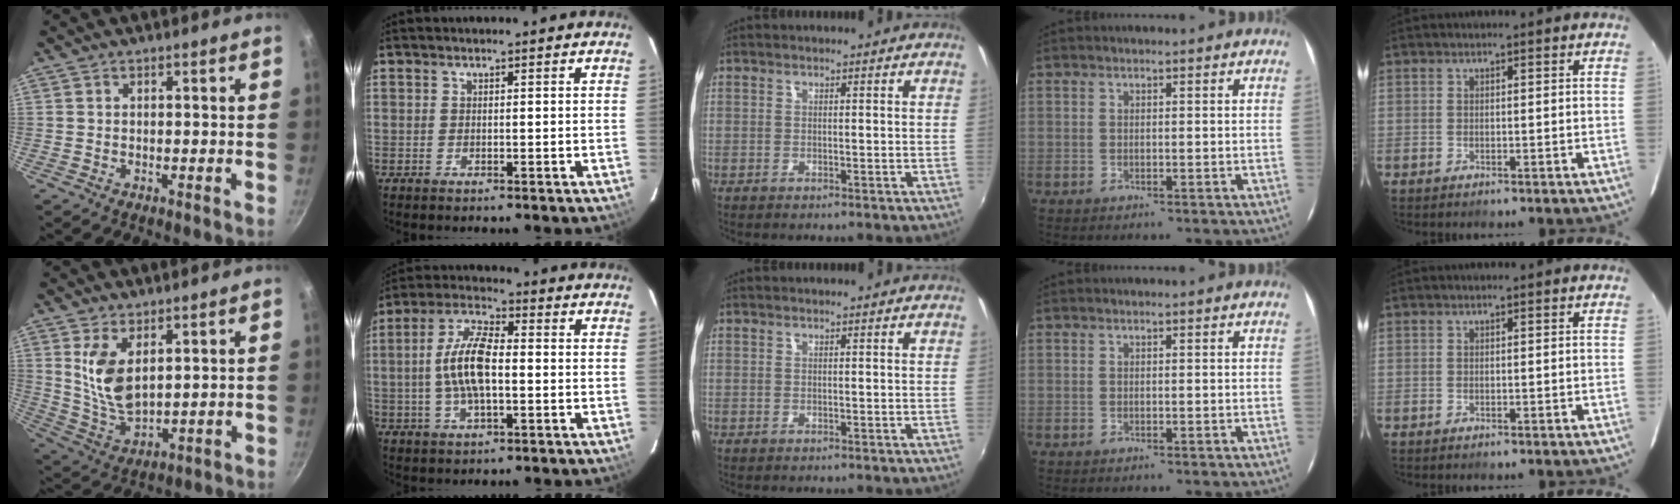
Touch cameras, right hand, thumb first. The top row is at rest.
{"thumb": {"total": 9.9, "force": [3.3, 5.1, 7.8], "torque": [-0.145, -0.034, 0.077]}, "index": {"total": 10.1, "force": [-1.0, 3.9, 9.3], "torque": [-0.188, 0.010, -0.020]}}